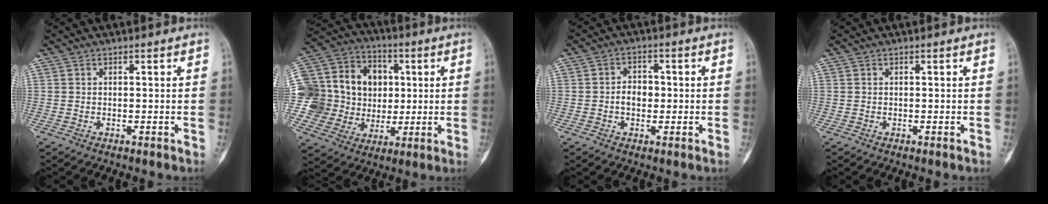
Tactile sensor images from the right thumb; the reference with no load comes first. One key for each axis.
{"total": 22.6, "fx": 1.7, "fy": 19.6, "fz": 11.1, "tx": -0.191, "ty": 0.043, "tz": 0.050}
{"total": 4.1, "fx": -0.4, "fy": 3.1, "fz": 2.7, "tx": -0.025, "ty": 0.013, "tz": -0.013}
{"total": 0.0}